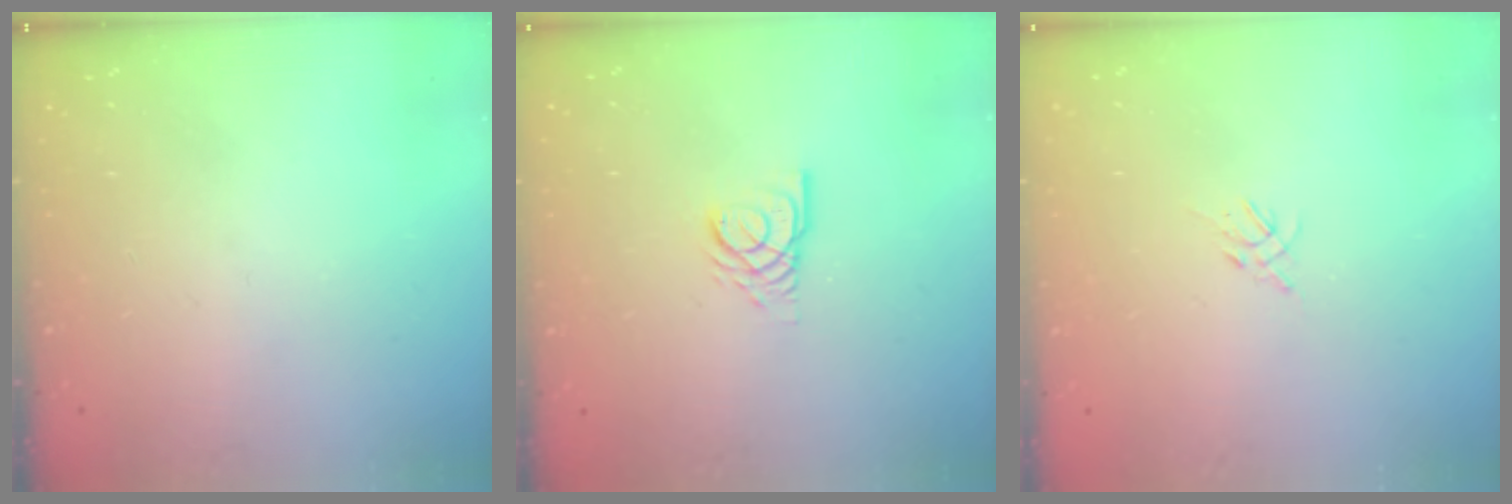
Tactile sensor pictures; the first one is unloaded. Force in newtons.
{"total": 4.2, "press": 4.2, "slide": 0.4}
{"total": 3.8, "press": 3.7, "slide": 0.8}